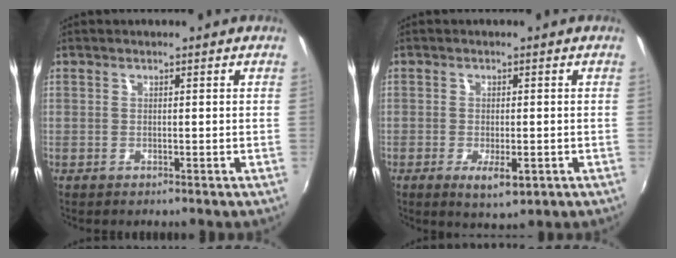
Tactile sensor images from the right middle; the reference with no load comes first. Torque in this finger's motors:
{"motor_torque": [0.83, -1.31, 0.02, 0.02]}